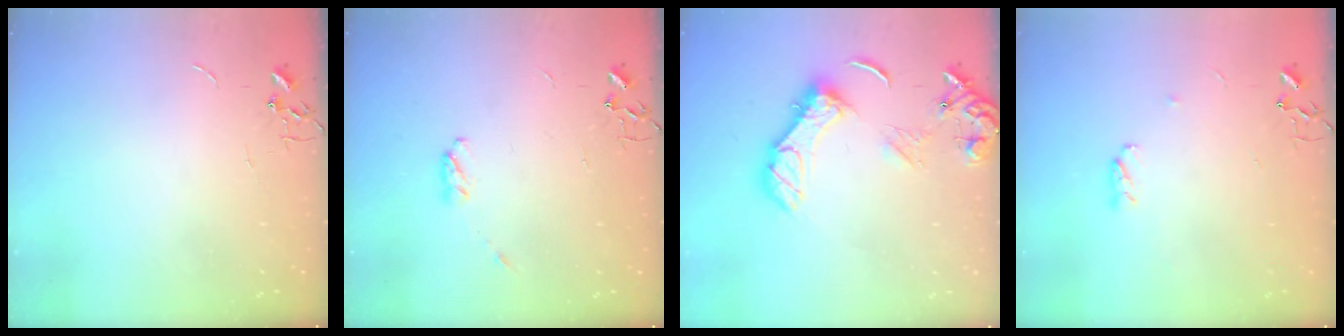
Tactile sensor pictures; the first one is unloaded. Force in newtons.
{"total": 4.0, "press": 3.9, "slide": 0.6}
{"total": 13.9, "press": 13.8, "slide": 1.6}
{"total": 3.8, "press": 3.8, "slide": 0.6}